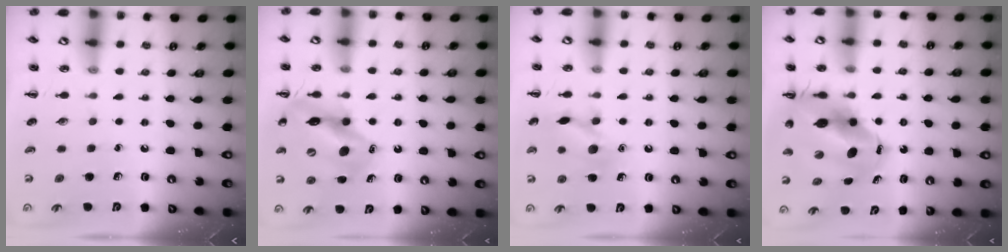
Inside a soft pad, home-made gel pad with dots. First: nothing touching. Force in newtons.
{"total": 13.7, "press": 13.2, "slide": 3.4}
{"total": 12.0, "press": 12.0, "slide": 0.7}
{"total": 13.2, "press": 12.6, "slide": 3.7}